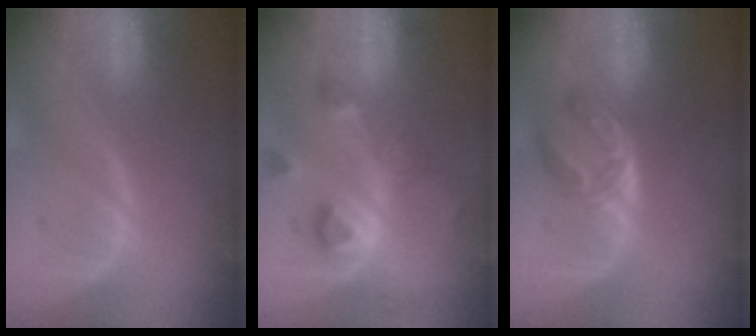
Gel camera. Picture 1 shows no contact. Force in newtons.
{"total": 7.2, "press": 7.1, "slide": 1.0}
{"total": 5.9, "press": 4.8, "slide": 3.4}